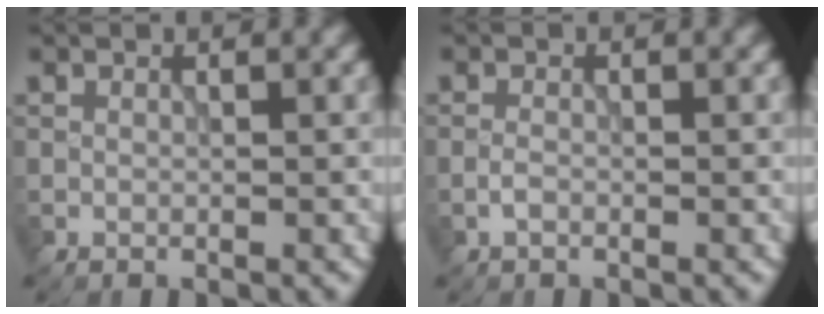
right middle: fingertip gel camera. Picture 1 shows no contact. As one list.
[{"total": 0.8, "force": [-0.5, 0.4, 0.5], "torque": [-0.012, 0.001, -0.012]}]